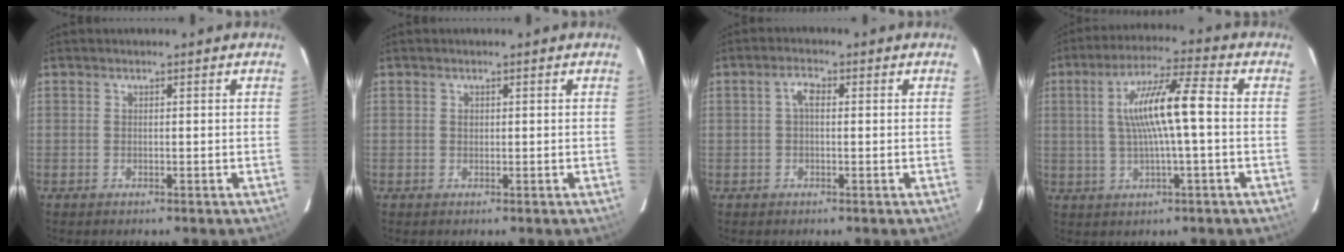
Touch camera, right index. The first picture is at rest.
{"total": 0.6, "force": [0.1, 0.6, 0.2], "torque": [-0.001, 0.002, 0.002]}
{"total": 2.4, "force": [0.2, 1.2, 2.1], "torque": [-0.043, 0.011, 0.004]}
{"total": 10.9, "force": [0.4, 0.9, 10.9], "torque": [-0.196, 0.015, 0.009]}